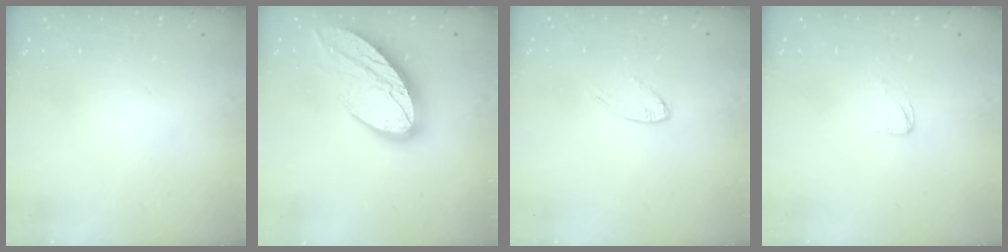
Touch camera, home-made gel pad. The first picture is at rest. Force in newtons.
{"total": 14.3, "press": 14.2, "slide": 1.1}
{"total": 6.7, "press": 6.7, "slide": 0.5}
{"total": 3.0, "press": 3.0, "slide": 0.1}